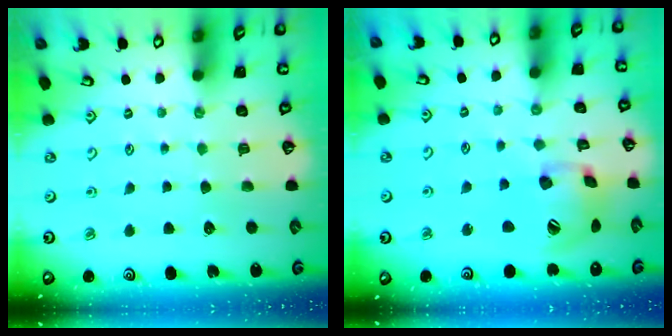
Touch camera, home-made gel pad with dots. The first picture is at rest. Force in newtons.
{"total": 15.3, "press": 15.1, "slide": 2.4}